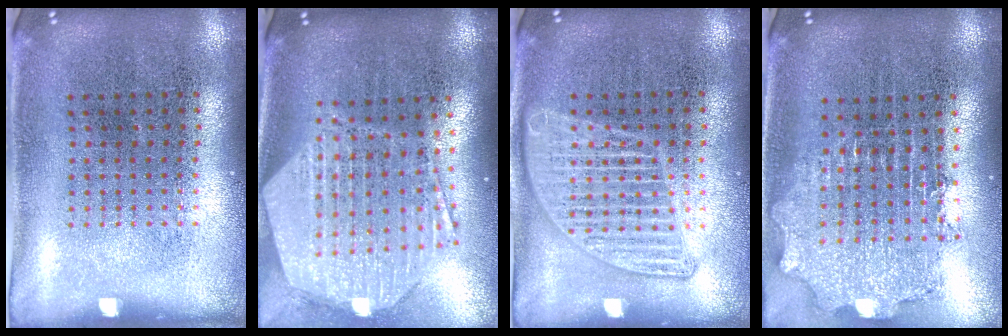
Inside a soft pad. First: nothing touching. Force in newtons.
{"total": 3.1, "press": 2.4, "slide": 1.9}
{"total": 2.5, "press": 2.5, "slide": 0.2}
{"total": 2.1, "press": 1.6, "slide": 1.4}